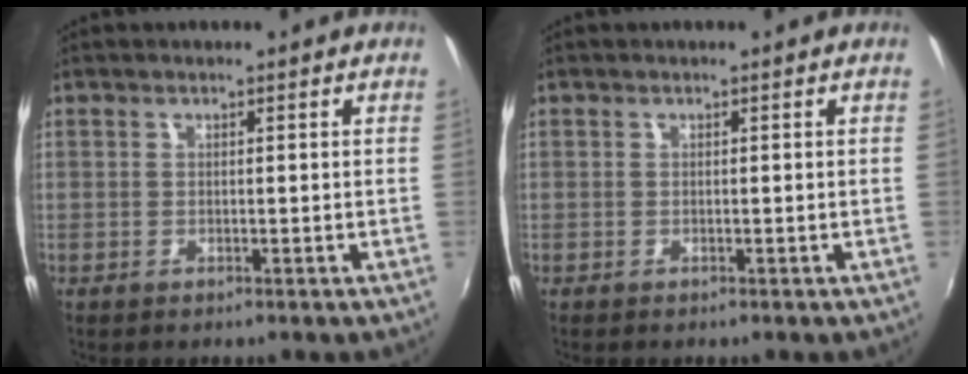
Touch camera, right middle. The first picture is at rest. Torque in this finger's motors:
{"motor_torque": [-0.19, -0.19, -0.02, 0.01]}